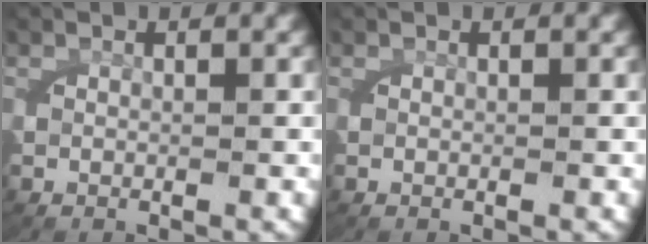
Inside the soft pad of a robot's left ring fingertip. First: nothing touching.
{"total": 0.0}